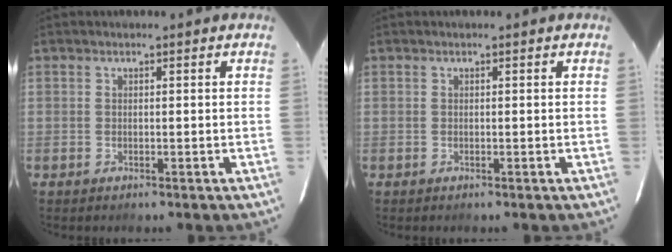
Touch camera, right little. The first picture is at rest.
{"total": 0.0}